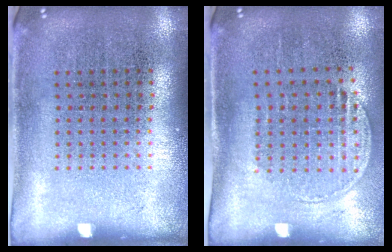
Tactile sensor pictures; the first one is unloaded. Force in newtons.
{"total": 1.5, "press": 1.3, "slide": 0.8}